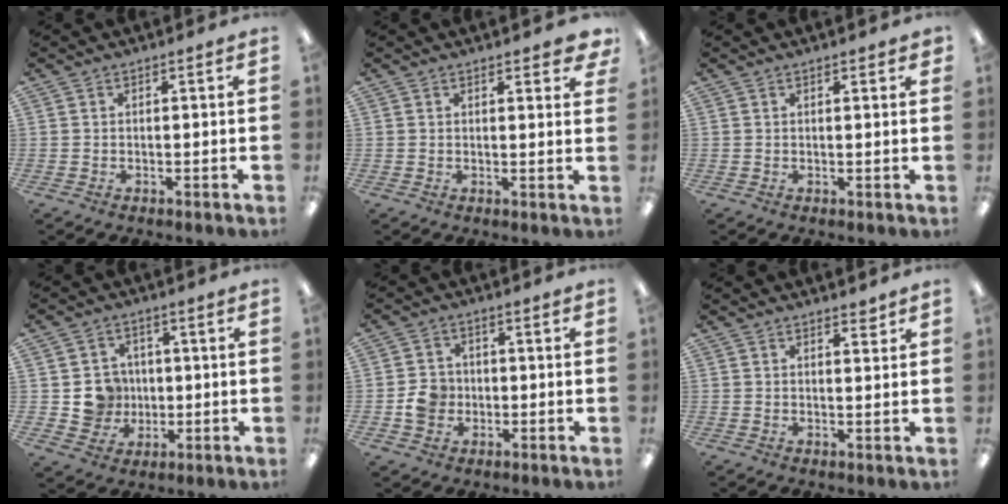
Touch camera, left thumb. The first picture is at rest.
{"total": 2.8, "force": [2.2, 0.8, 1.5], "torque": [-0.010, -0.010, 0.034]}
{"total": 1.1, "force": [0.8, 0.1, 0.7], "torque": [-0.008, -0.003, 0.013]}
{"total": 7.5, "force": [0.1, 7.3, 1.6], "torque": [-0.026, 0.008, 0.013]}
{"total": 5.6, "force": [-1.1, 5.0, 2.4], "torque": [-0.027, 0.007, -0.020]}
{"total": 2.1, "force": [1.8, 0.5, 0.8], "torque": [-0.002, -0.010, 0.030]}